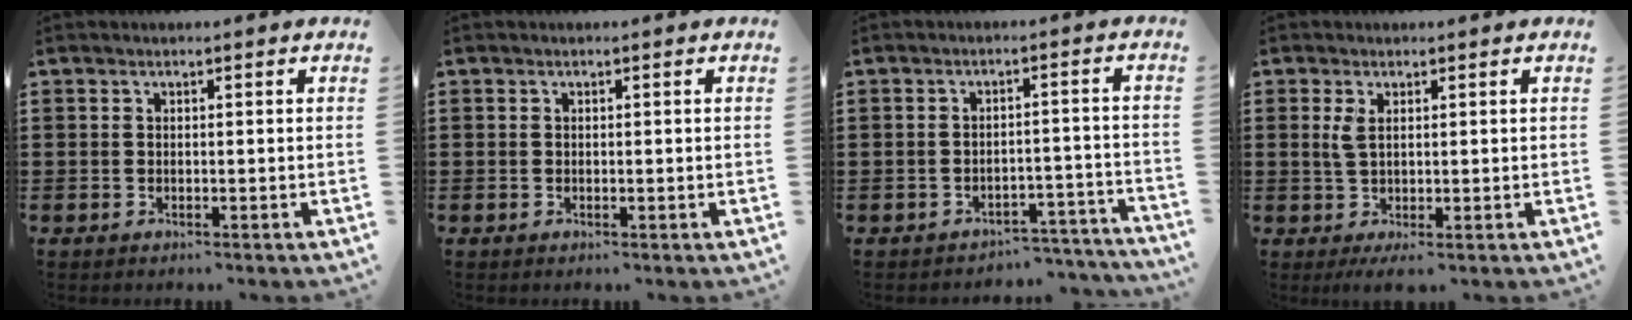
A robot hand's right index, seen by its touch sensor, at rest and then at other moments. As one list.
[{"total": 0.0}, {"total": 3.4, "force": [-3.2, 0.8, 0.4], "torque": [-0.011, 0.005, -0.068]}, {"total": 2.5, "force": [0.5, 0.5, 2.4], "torque": [-0.050, 0.001, 0.008]}]